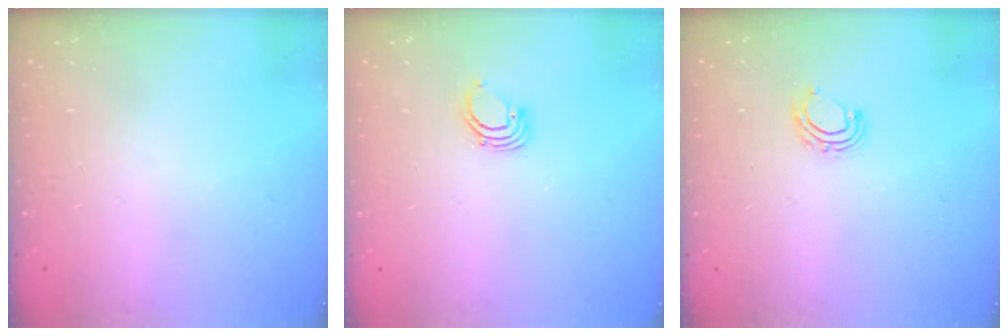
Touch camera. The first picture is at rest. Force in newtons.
{"total": 2.7, "press": 2.7, "slide": 0.1}
{"total": 6.3, "press": 6.2, "slide": 1.3}